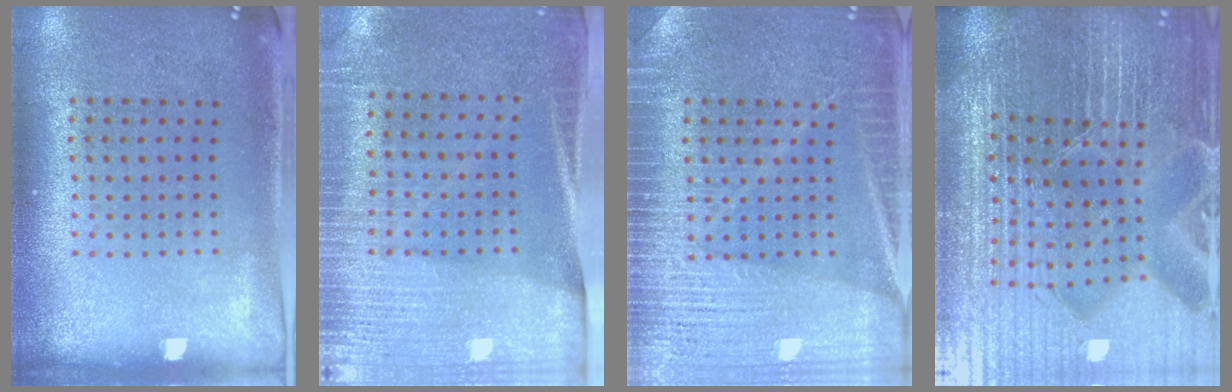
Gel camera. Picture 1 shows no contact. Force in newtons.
{"total": 3.1, "press": 2.8, "slide": 1.3}
{"total": 3.7, "press": 3.7, "slide": 0.6}
{"total": 6.7, "press": 5.9, "slide": 3.2}